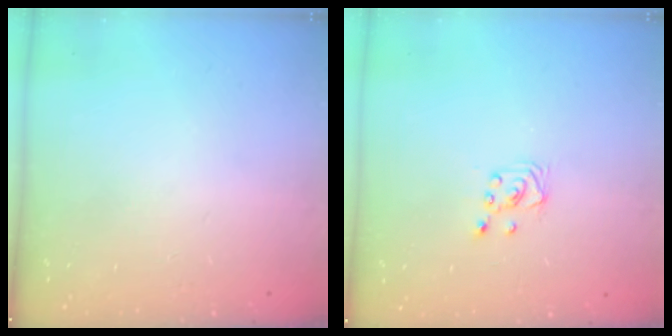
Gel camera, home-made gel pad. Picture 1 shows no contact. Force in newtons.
{"total": 2.0, "press": 2.0, "slide": 0.2}